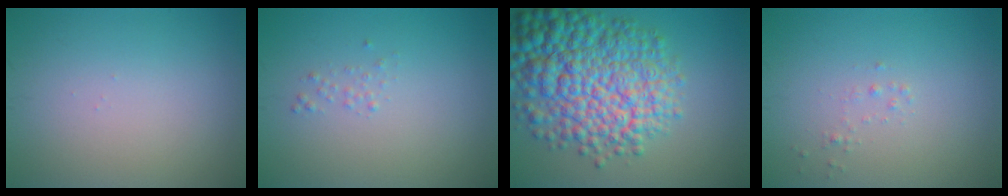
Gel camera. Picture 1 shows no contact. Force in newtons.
{"total": 0.6, "press": 0.6, "slide": 0.0}
{"total": 11.5, "press": 11.5, "slide": 0.3}
{"total": 0.6, "press": 0.6, "slide": 0.0}